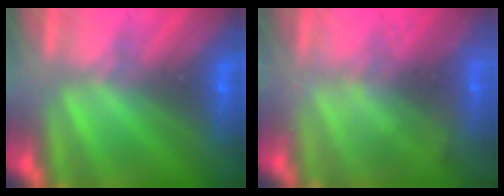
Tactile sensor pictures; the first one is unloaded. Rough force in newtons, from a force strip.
{"total": 2.1}